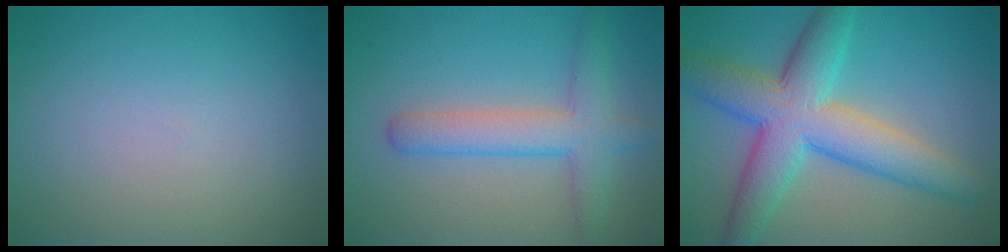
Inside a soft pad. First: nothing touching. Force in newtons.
{"total": 4.5, "press": 4.5, "slide": 0.2}
{"total": 8.7, "press": 8.7, "slide": 0.3}